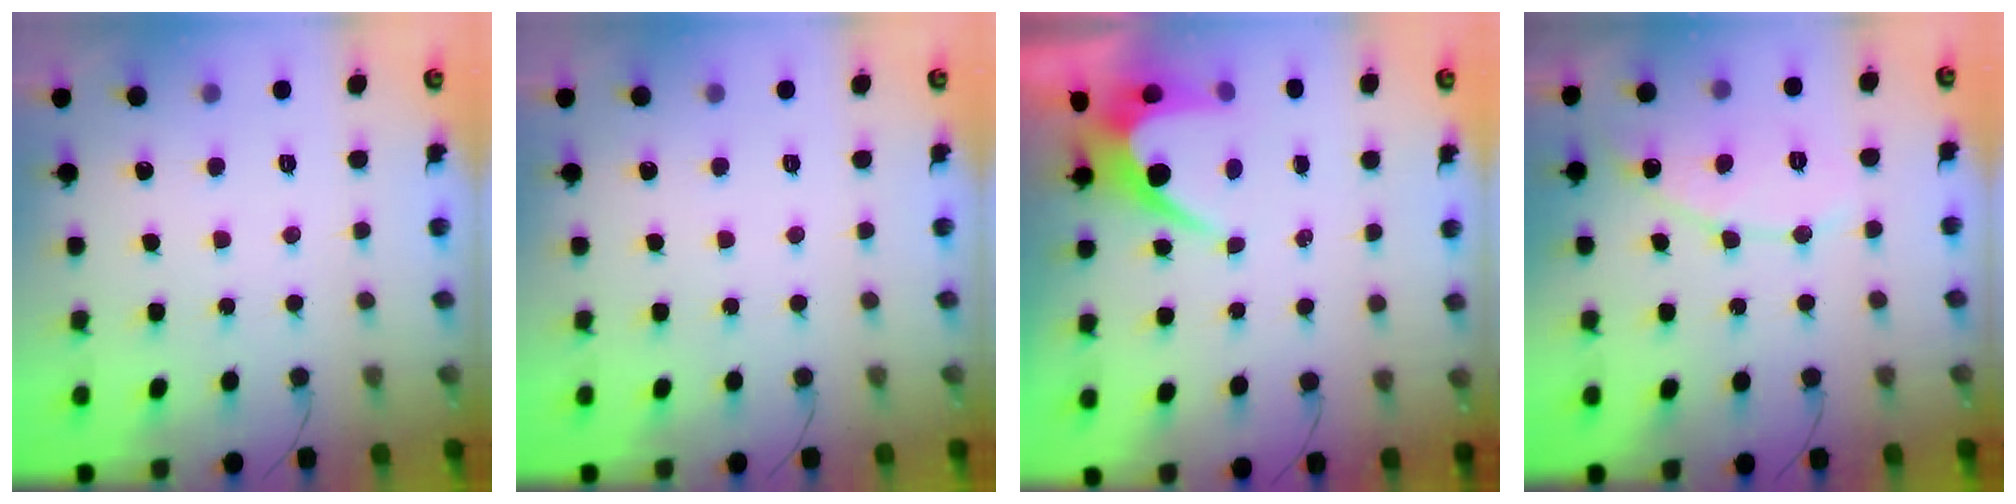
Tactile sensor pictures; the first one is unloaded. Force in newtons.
{"total": 0.0}
{"total": 6.8, "press": 6.8, "slide": 0.3}
{"total": 8.2, "press": 8.2, "slide": 0.6}